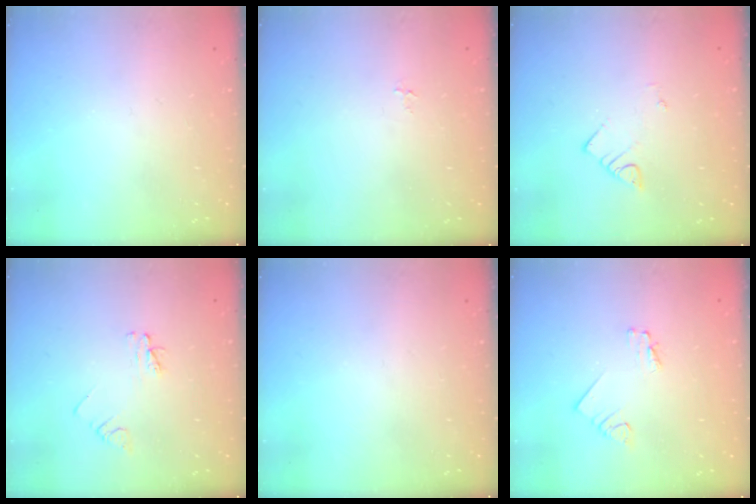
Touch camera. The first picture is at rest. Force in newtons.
{"total": 2.7, "press": 2.7, "slide": 0.3}
{"total": 2.6, "press": 2.6, "slide": 0.2}
{"total": 3.4, "press": 3.3, "slide": 0.3}
{"total": 0.0}
{"total": 1.6, "press": 1.6, "slide": 0.2}